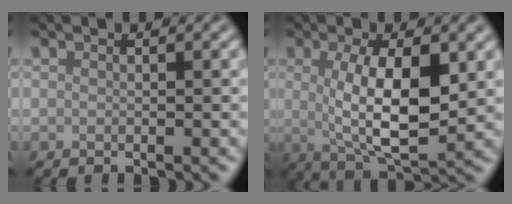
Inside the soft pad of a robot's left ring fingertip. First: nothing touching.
{"total": 7.8, "force": [0.6, 2.7, 7.4], "torque": [-0.130, -0.012, 0.017]}